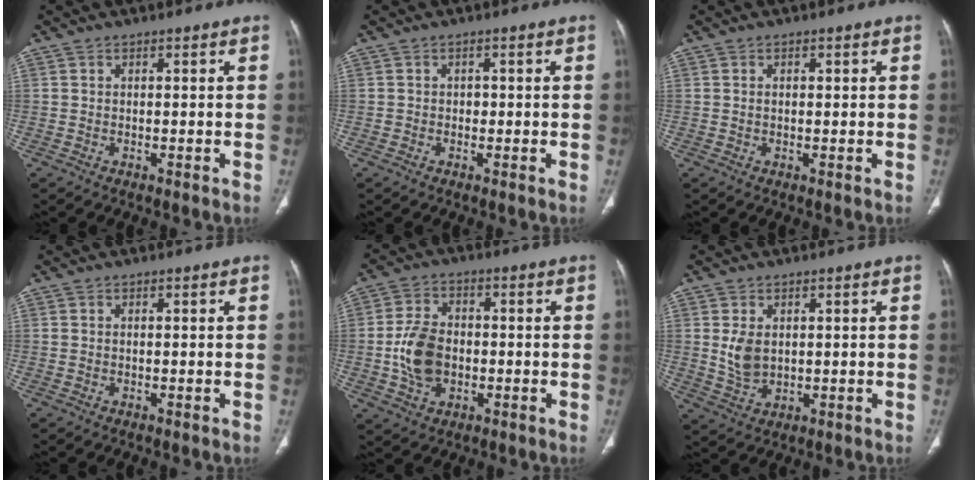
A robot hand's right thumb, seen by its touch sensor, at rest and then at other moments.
{"total": 1.0, "force": [-0.1, 1.0, 0.4], "torque": [0.002, 0.005, -0.001]}
{"total": 0.7, "force": [0.2, 0.4, 0.5], "torque": [-0.010, 0.004, 0.002]}
{"total": 0.0}
{"total": 9.4, "force": [-1.3, 6.7, 6.5], "torque": [-0.111, 0.010, -0.024]}
{"total": 5.0, "force": [0.9, 3.4, 3.5], "torque": [-0.060, -0.011, 0.027]}